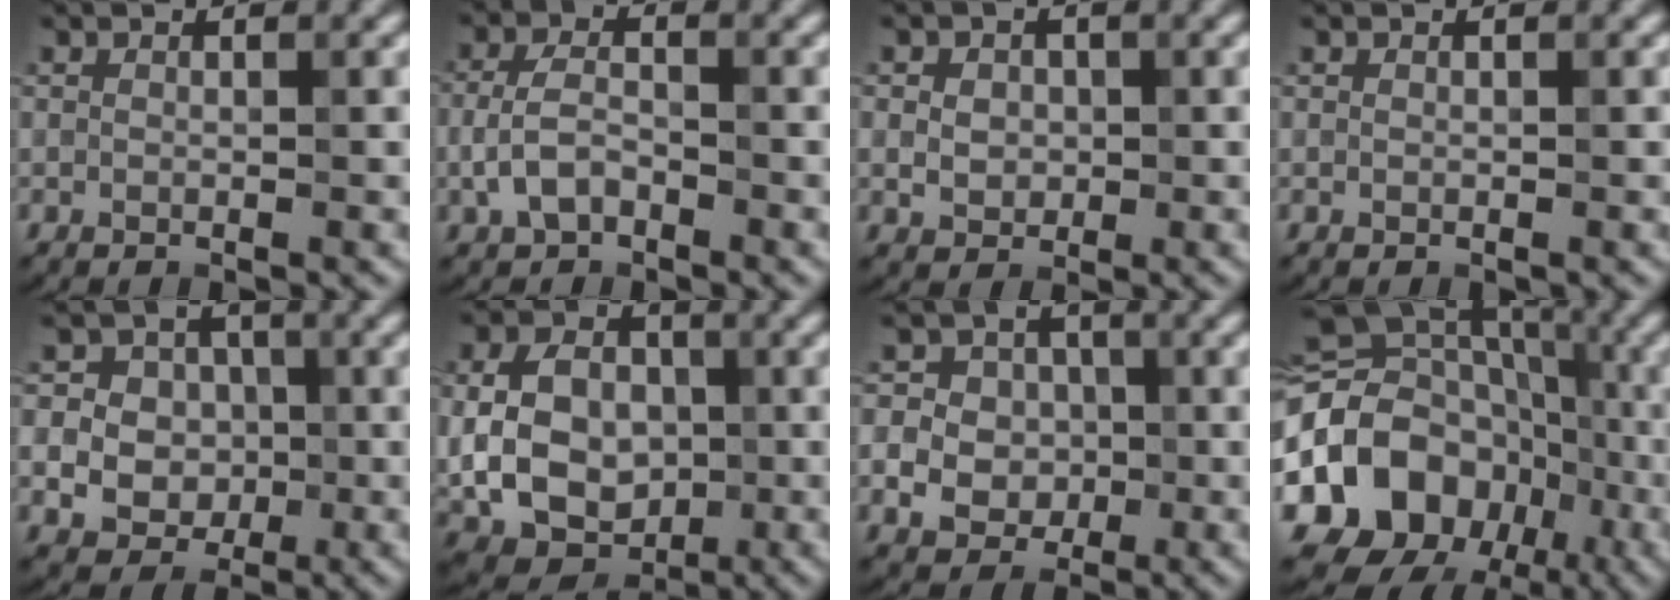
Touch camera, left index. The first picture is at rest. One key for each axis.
{"total": 3.0, "fx": -1.2, "fy": 1.8, "fz": 2.1, "tx": -0.044, "ty": 0.006, "tz": -0.029}
{"total": 2.5, "fx": 0.2, "fy": 2.1, "fz": 1.3, "tx": -0.020, "ty": 0.002, "tz": -0.001}
{"total": 0.0}
{"total": 8.3, "fx": 0.2, "fy": 7.7, "fz": 3.1, "tx": -0.062, "ty": 0.032, "tz": -0.016}
{"total": 9.1, "fx": -0.8, "fy": 6.8, "fz": 6.0, "tx": -0.115, "ty": 0.002, "tz": -0.023}
{"total": 6.9, "fx": -0.4, "fy": 6.3, "fz": 2.7, "tx": -0.037, "ty": 0.025, "tz": -0.037}
{"total": 16.6, "fx": -4.2, "fy": 13.8, "fz": 8.2, "tx": -0.159, "ty": 0.003, "tz": -0.097}